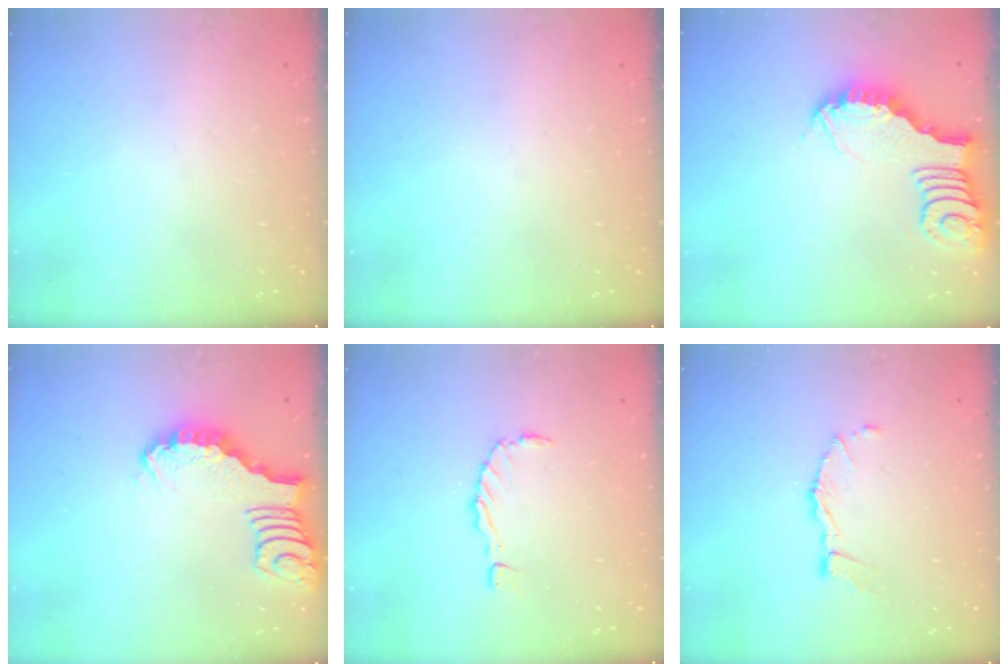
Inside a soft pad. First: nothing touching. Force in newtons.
{"total": 0.0}
{"total": 3.9, "press": 3.9, "slide": 0.3}
{"total": 2.8, "press": 2.7, "slide": 0.4}
{"total": 0.0}
{"total": 7.9, "press": 7.8, "slide": 0.6}